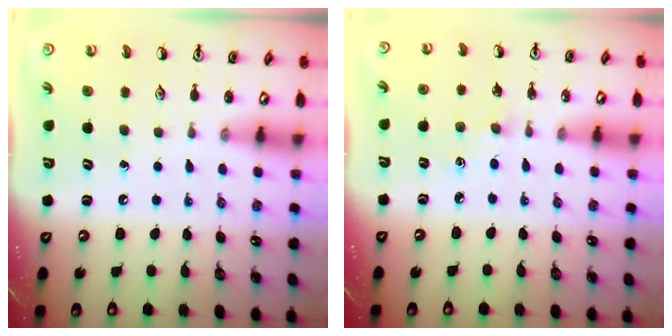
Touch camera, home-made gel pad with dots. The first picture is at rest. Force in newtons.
{"total": 2.2, "press": 2.2, "slide": 0.3}